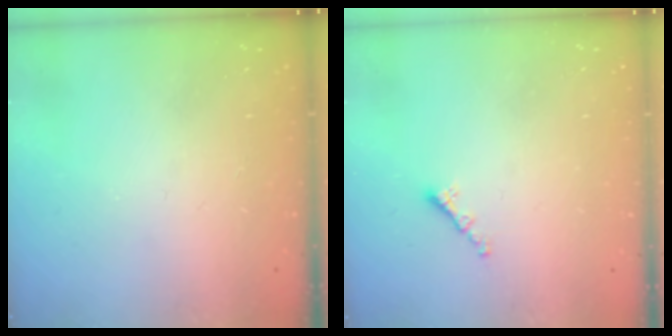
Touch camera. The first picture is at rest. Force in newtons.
{"total": 1.3, "press": 1.2, "slide": 0.5}